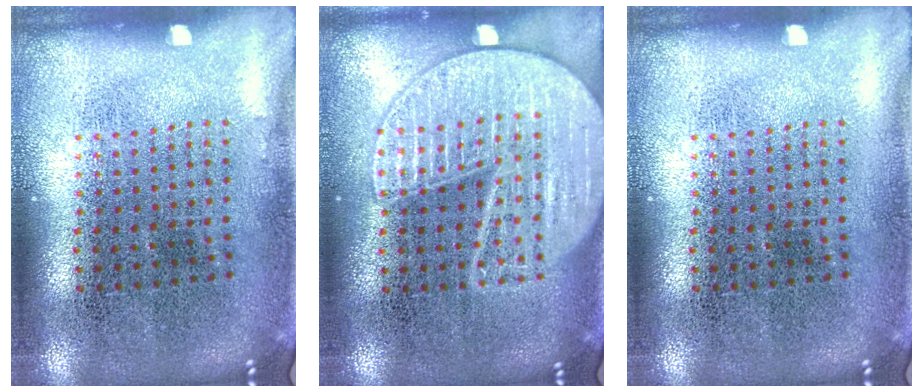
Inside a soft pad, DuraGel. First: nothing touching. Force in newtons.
{"total": 2.7, "press": 2.7, "slide": 0.2}
{"total": 0.0}